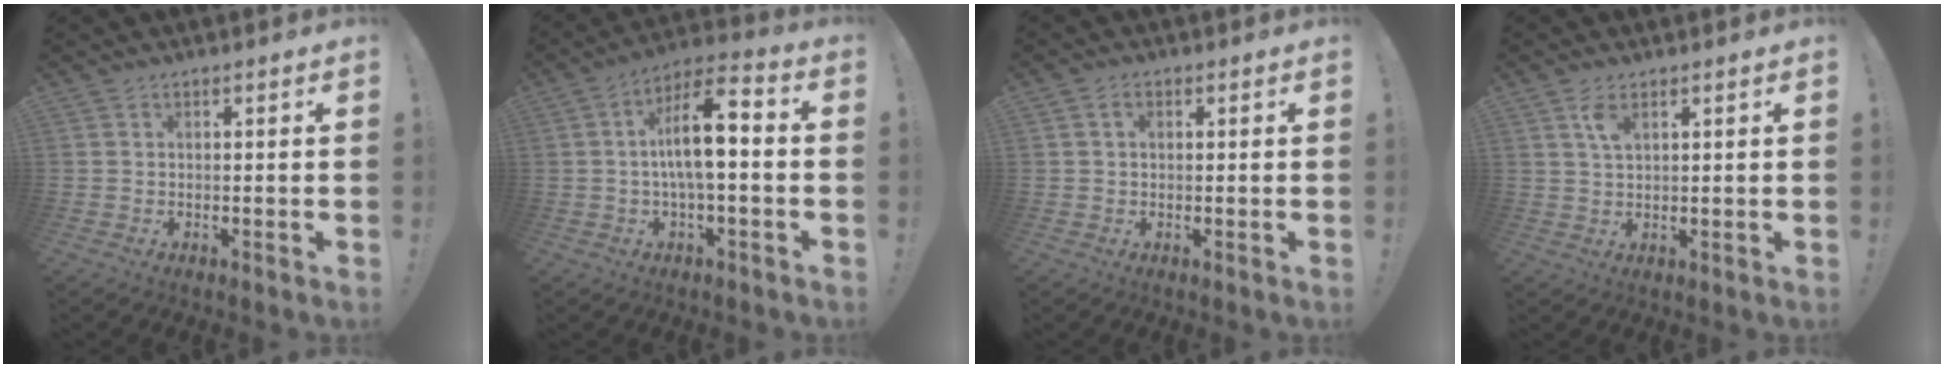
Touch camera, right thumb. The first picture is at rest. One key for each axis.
{"total": 13.0, "fx": 0.1, "fy": 4.3, "fz": 12.3, "tx": -0.208, "ty": 0.001, "tz": -0.007}
{"total": 1.8, "fx": 0.5, "fy": 1.2, "fz": 1.3, "tx": -0.024, "ty": 0.004, "tz": 0.009}
{"total": 3.8, "fx": 1.8, "fy": 1.6, "fz": 2.9, "tx": -0.054, "ty": -0.004, "tz": 0.031}